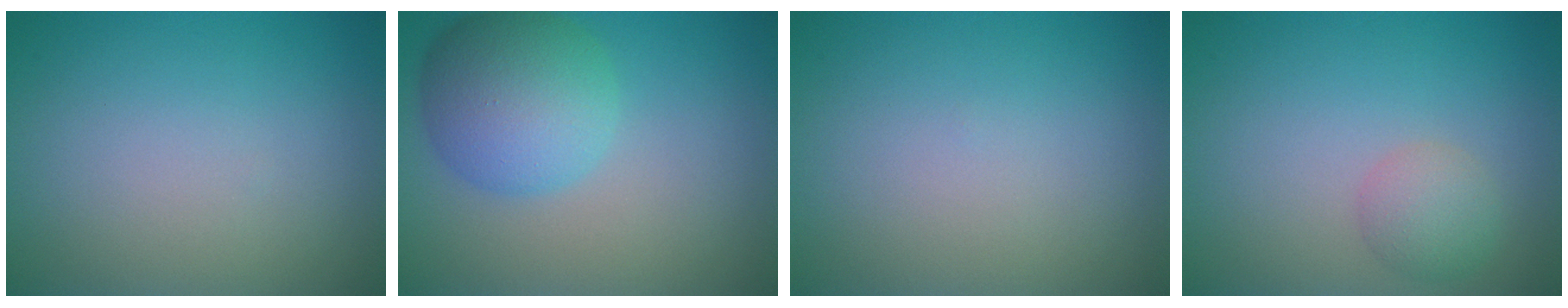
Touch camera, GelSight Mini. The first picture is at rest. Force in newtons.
{"total": 6.7, "press": 6.7, "slide": 0.2}
{"total": 0.0}
{"total": 2.1, "press": 2.1, "slide": 0.1}